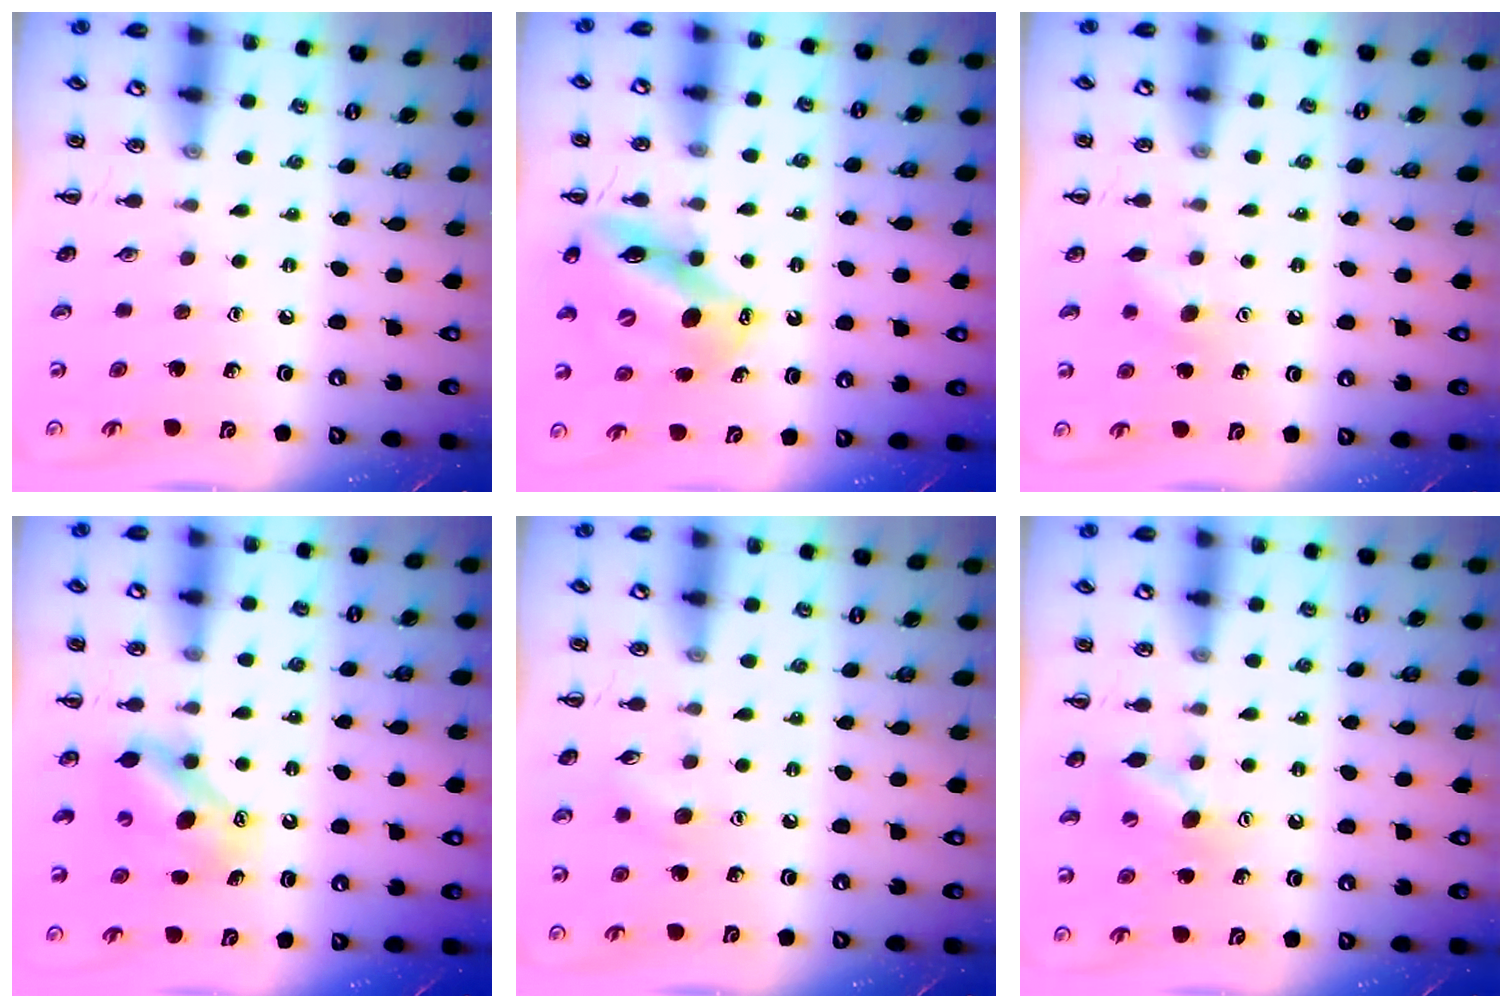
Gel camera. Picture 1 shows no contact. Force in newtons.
{"total": 12.0, "press": 11.7, "slide": 2.7}
{"total": 4.3, "press": 4.2, "slide": 1.0}
{"total": 7.6, "press": 7.6, "slide": 1.0}
{"total": 5.6, "press": 5.4, "slide": 1.4}
{"total": 7.8, "press": 7.7, "slide": 1.1}